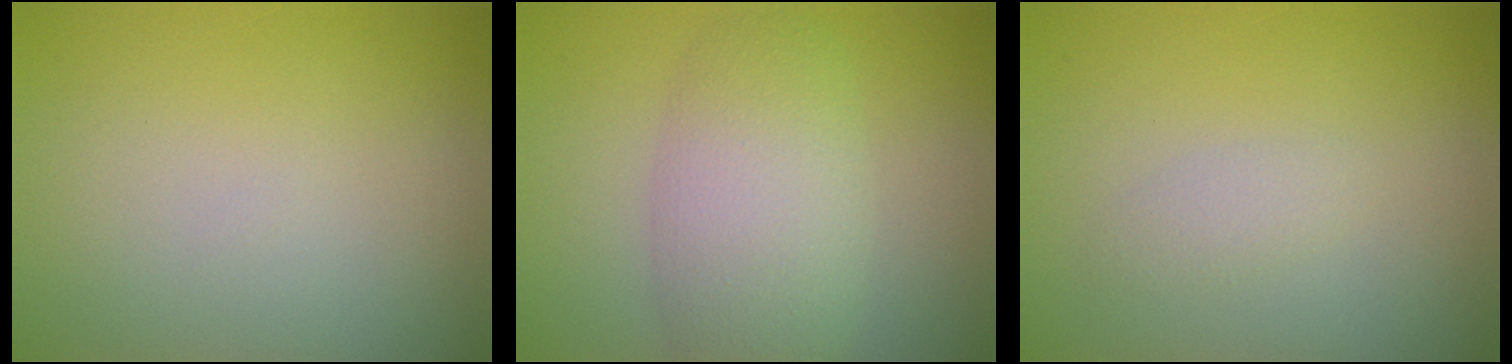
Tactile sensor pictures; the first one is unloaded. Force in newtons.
{"total": 5.5, "press": 5.5, "slide": 0.4}
{"total": 1.1, "press": 1.1, "slide": 0.0}